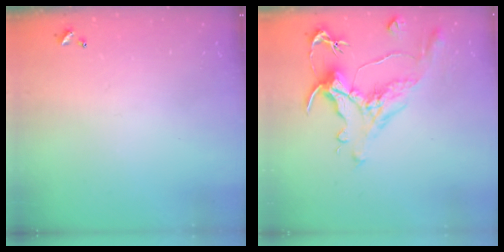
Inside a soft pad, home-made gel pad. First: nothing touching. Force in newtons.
{"total": 1.5, "press": 0.4, "slide": 1.5}